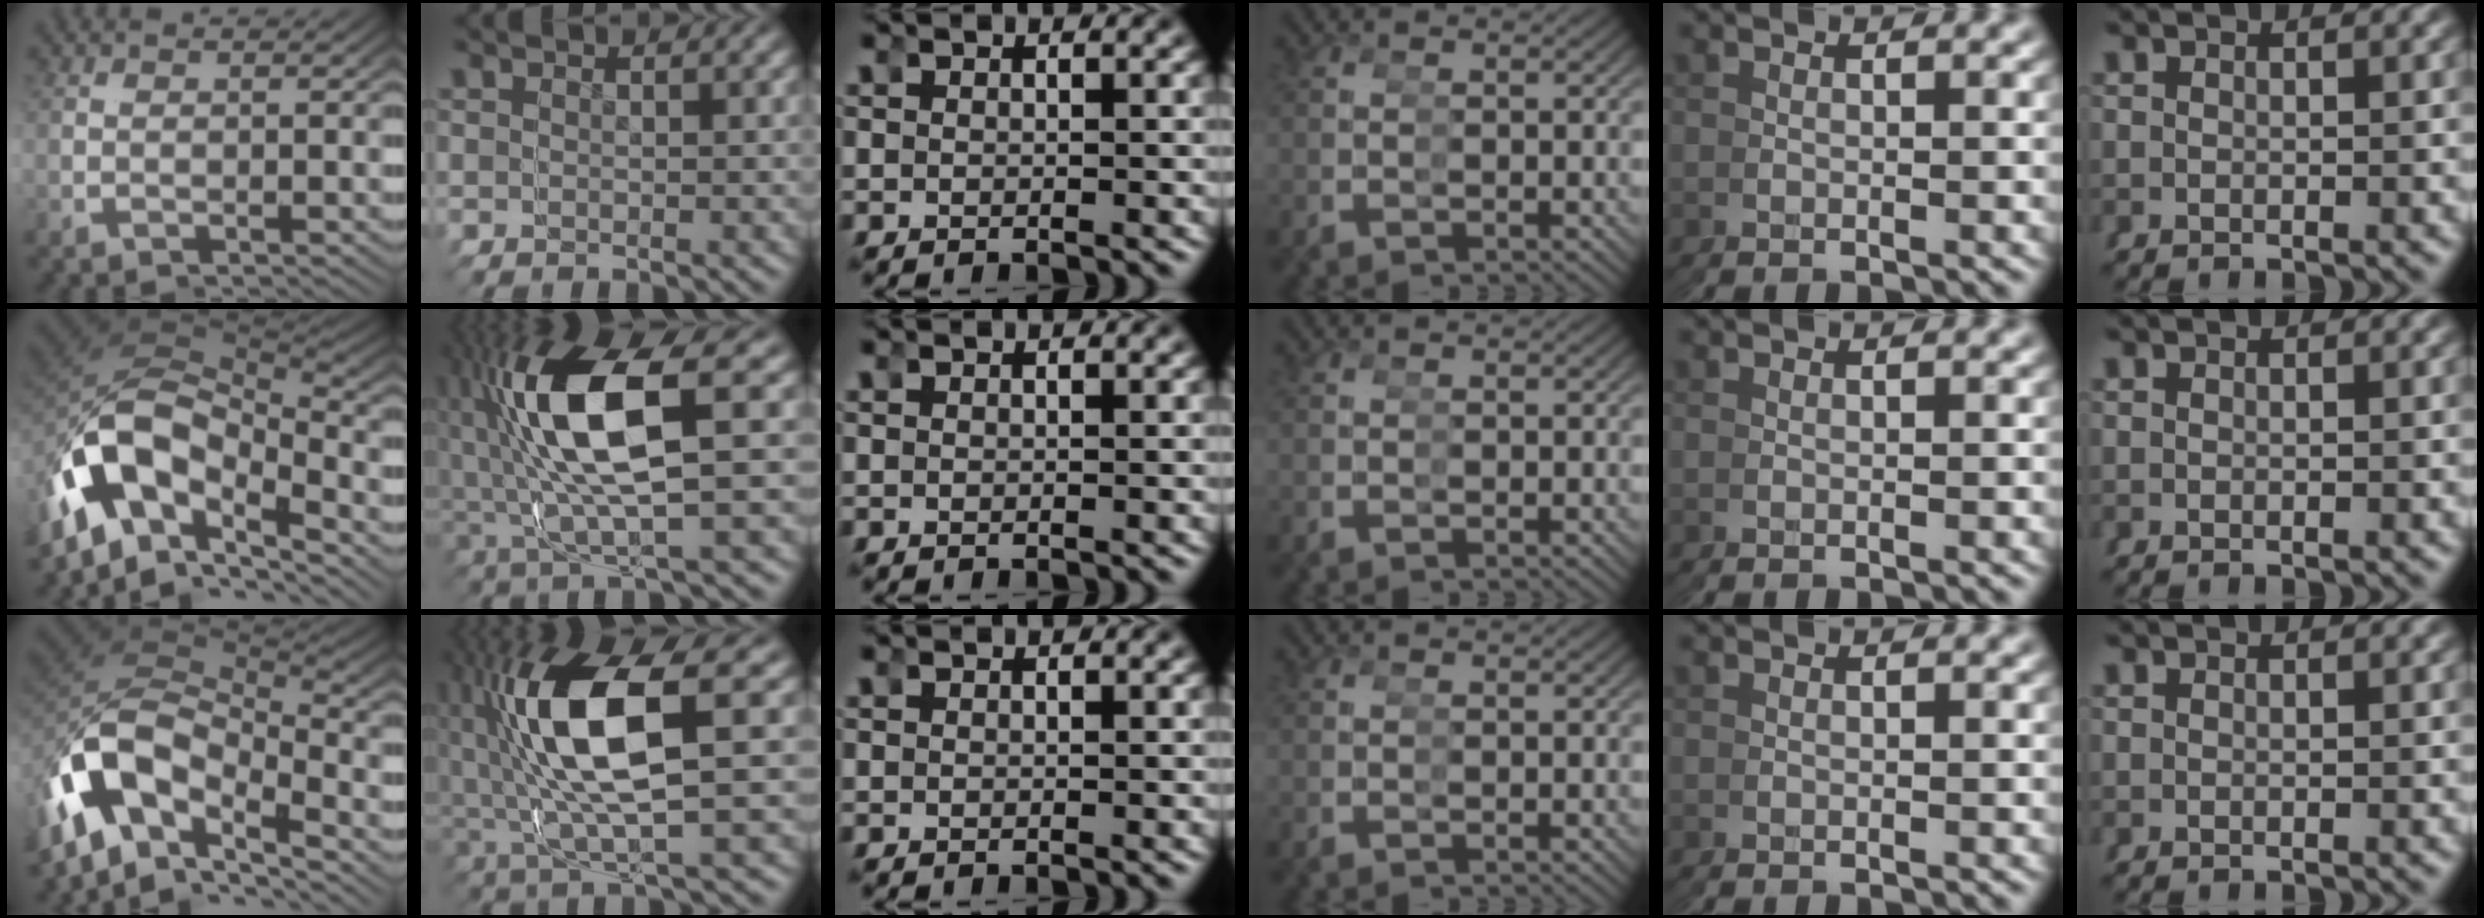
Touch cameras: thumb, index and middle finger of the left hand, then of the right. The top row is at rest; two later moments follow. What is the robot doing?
{"motion": "grasp_and_lifting", "object": "toy banana"}